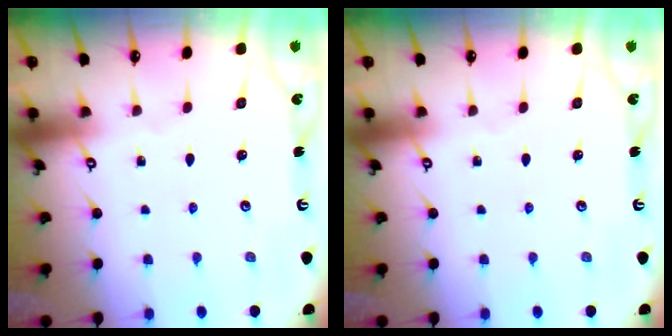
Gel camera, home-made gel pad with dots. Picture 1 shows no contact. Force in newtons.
{"total": 0.0}